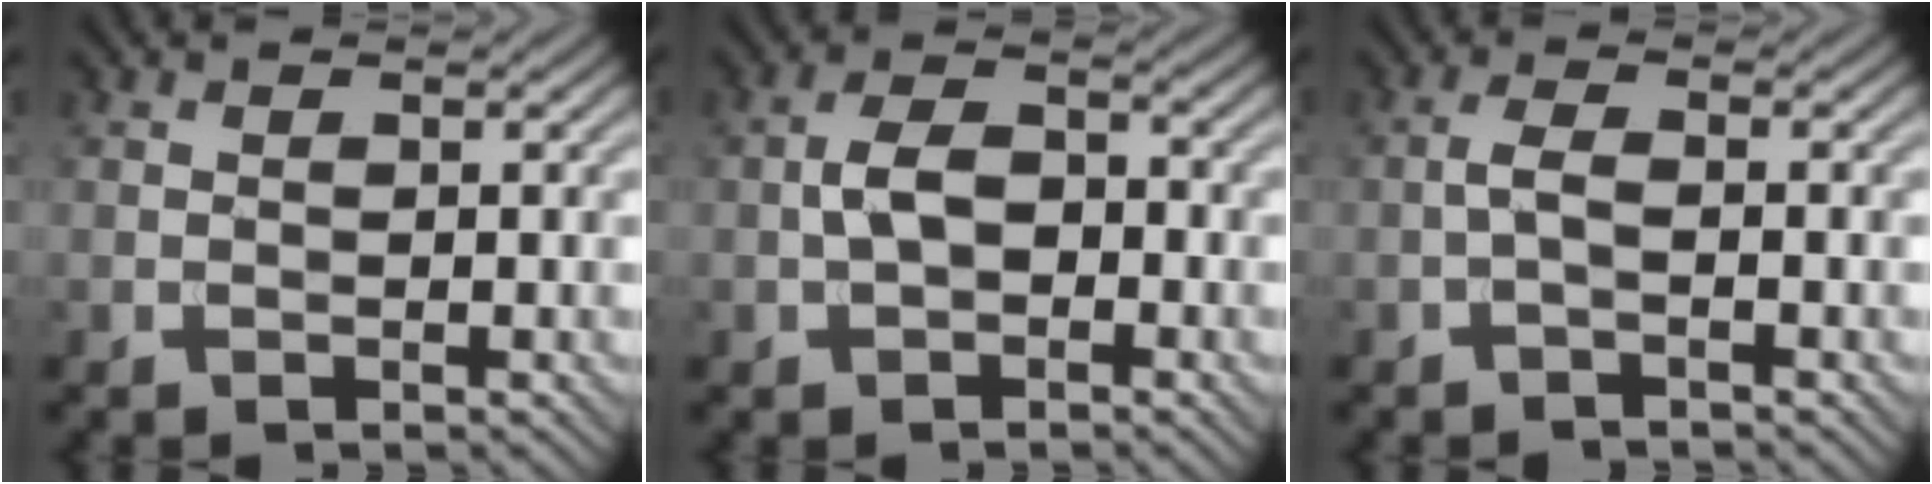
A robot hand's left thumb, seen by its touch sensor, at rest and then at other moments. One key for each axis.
{"total": 3.8, "fx": -1.0, "fy": 2.4, "fz": 2.8, "tx": -0.061, "ty": 0.010, "tz": -0.022}
{"total": 1.9, "fx": -0.7, "fy": 0.4, "fz": 1.7, "tx": -0.036, "ty": 0.006, "tz": -0.021}